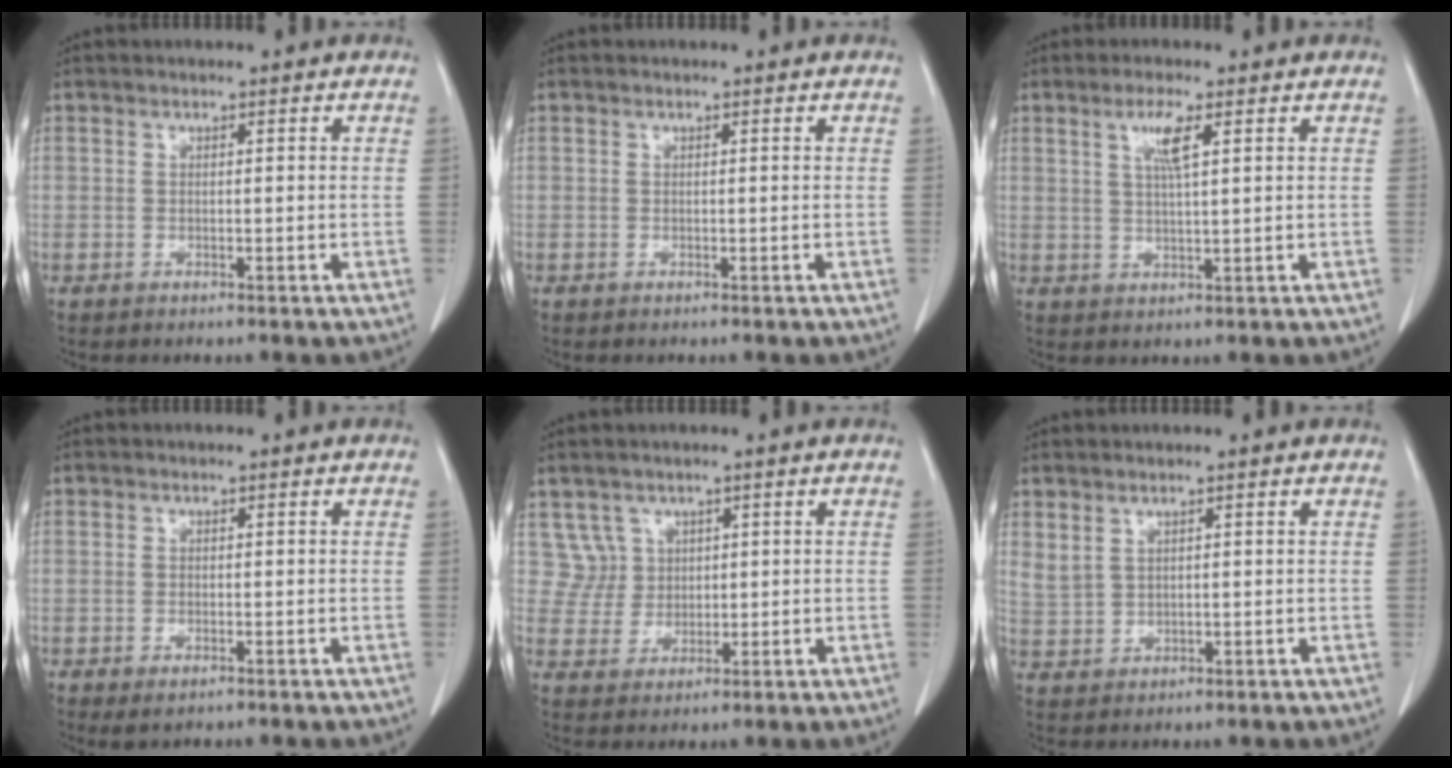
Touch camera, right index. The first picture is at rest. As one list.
[{"total": 0.0}, {"total": 4.1, "force": [1.8, 0.2, 3.7], "torque": [-0.072, 0.000, 0.034]}, {"total": 2.0, "force": [-1.1, 0.8, 1.5], "torque": [-0.027, -0.004, -0.011]}, {"total": 4.2, "force": [2.0, 3.6, -0.4], "torque": [0.018, 0.010, 0.039]}, {"total": 2.6, "force": [1.9, 1.3, 1.2], "torque": [-0.029, -0.001, 0.049]}]